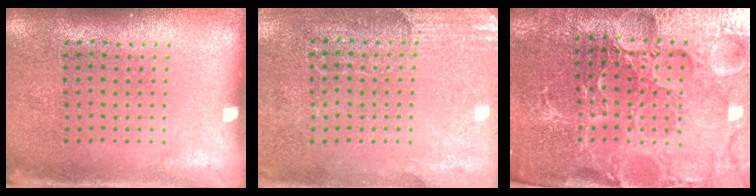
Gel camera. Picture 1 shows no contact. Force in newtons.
{"total": 2.8, "press": 2.6, "slide": 1.0}
{"total": 4.7, "press": 4.5, "slide": 1.2}